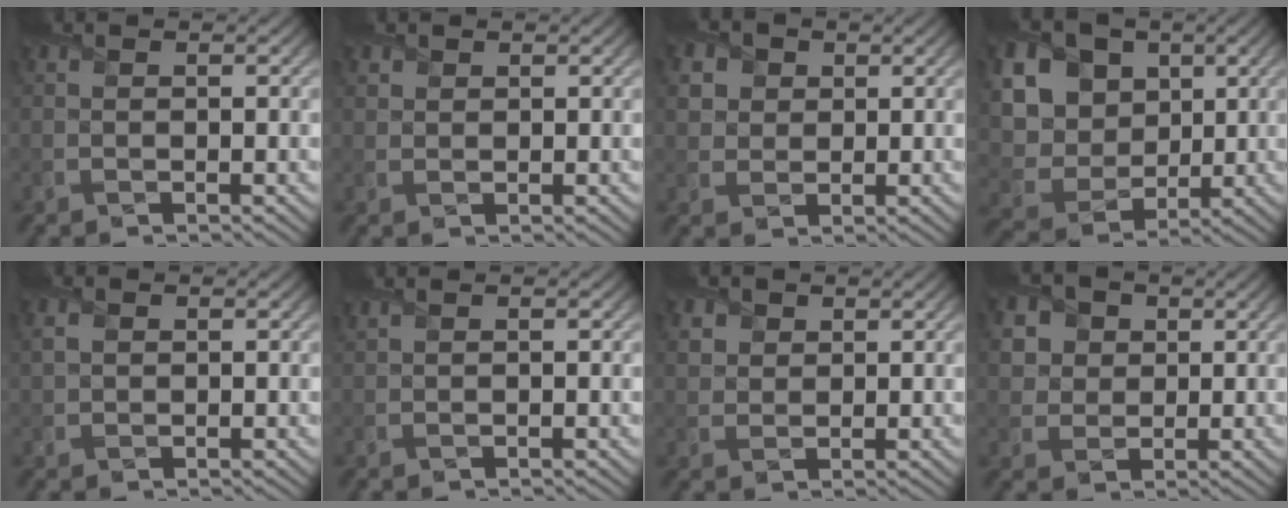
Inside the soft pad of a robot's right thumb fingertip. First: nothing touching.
{"total": 1.3, "force": [0.9, 1.0, 0.2], "torque": [-0.007, -0.002, 0.018]}
{"total": 4.9, "force": [2.1, 4.0, 1.8], "torque": [-0.077, -0.003, 0.037]}
{"total": 14.9, "force": [5.1, 11.9, 7.4], "torque": [-0.218, 0.013, 0.120]}
{"total": 2.0, "force": [0.8, 1.5, 1.2], "torque": [-0.032, 0.003, 0.015]}
{"total": 0.9, "force": [0.8, 0.1, 0.4], "torque": [-0.015, 0.006, 0.016]}
{"total": 3.1, "force": [1.7, 2.4, 1.0], "torque": [-0.041, -0.006, 0.039]}
{"total": 6.8, "force": [2.9, 5.5, 2.7], "torque": [-0.108, 0.008, 0.049]}